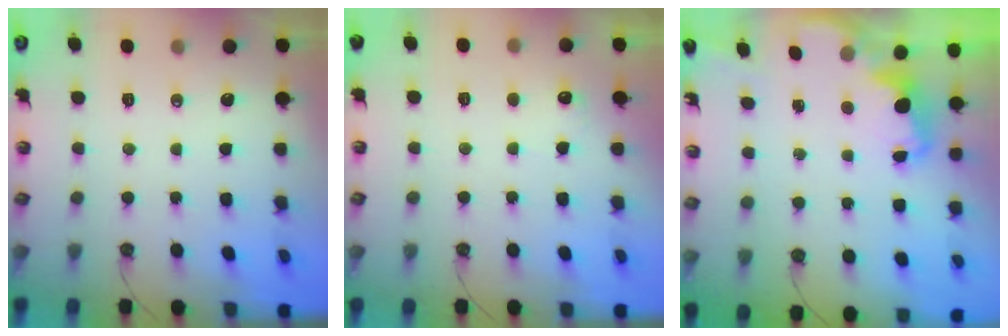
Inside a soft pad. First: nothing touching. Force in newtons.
{"total": 5.1, "press": 4.9, "slide": 1.4}
{"total": 2.6, "press": 2.6, "slide": 0.5}